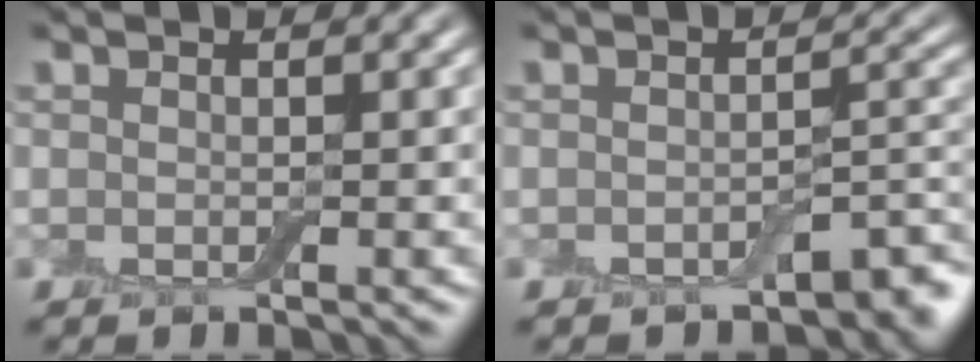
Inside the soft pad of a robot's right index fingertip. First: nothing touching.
{"total": 3.2, "force": [-2.6, 1.0, 1.6], "torque": [-0.015, 0.001, -0.034]}